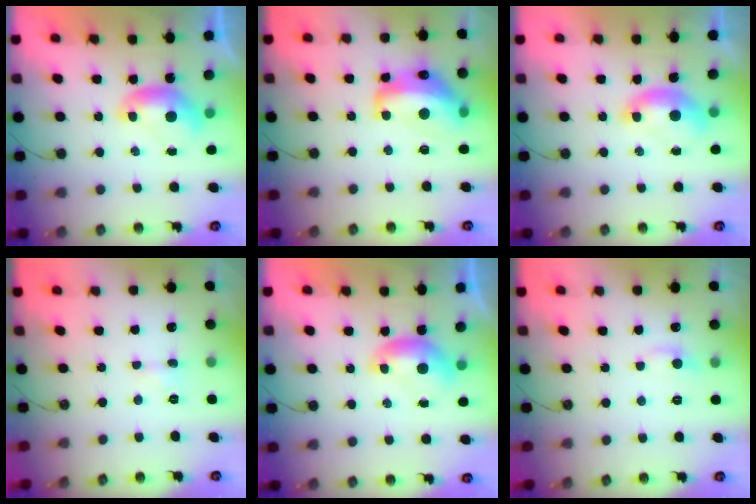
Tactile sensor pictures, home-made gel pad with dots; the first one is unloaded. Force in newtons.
{"total": 8.8, "press": 8.8, "slide": 0.9}
{"total": 1.5, "press": 1.4, "slide": 0.6}
{"total": 1.3, "press": 1.2, "slide": 0.4}
{"total": 0.0}
{"total": 0.0}